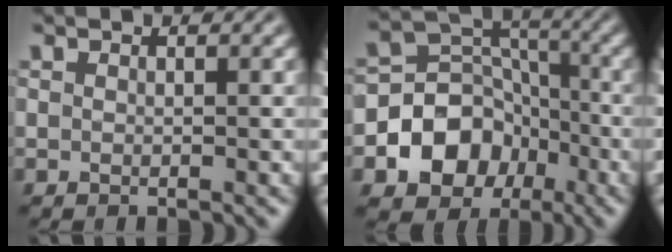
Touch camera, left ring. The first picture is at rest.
{"total": 8.1, "force": [-3.1, 6.6, 3.5], "torque": [-0.045, 0.006, -0.074]}